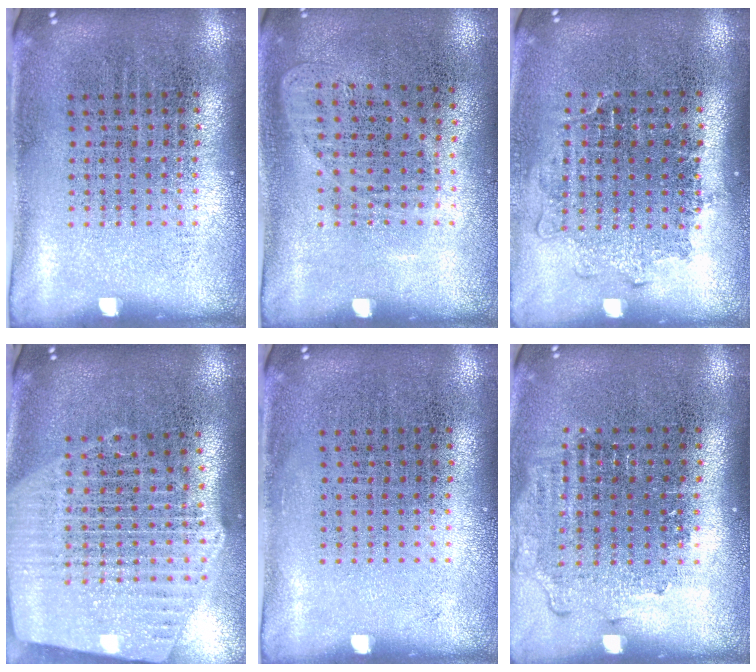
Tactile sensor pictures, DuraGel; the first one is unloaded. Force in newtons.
{"total": 0.9, "press": 0.9, "slide": 0.3}
{"total": 1.2, "press": 1.1, "slide": 0.5}
{"total": 2.7, "press": 2.3, "slide": 1.4}
{"total": 0.0}
{"total": 1.3, "press": 1.1, "slide": 0.6}